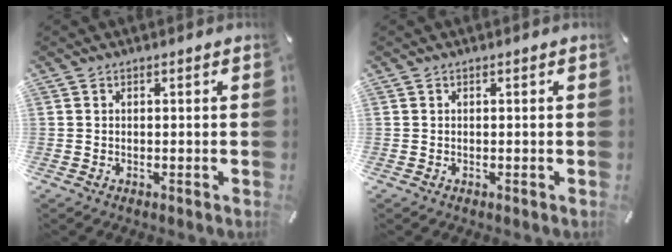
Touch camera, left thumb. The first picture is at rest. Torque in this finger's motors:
{"motor_torque": [-0.25, 0.26, 0.00, 0.00, 0.00]}